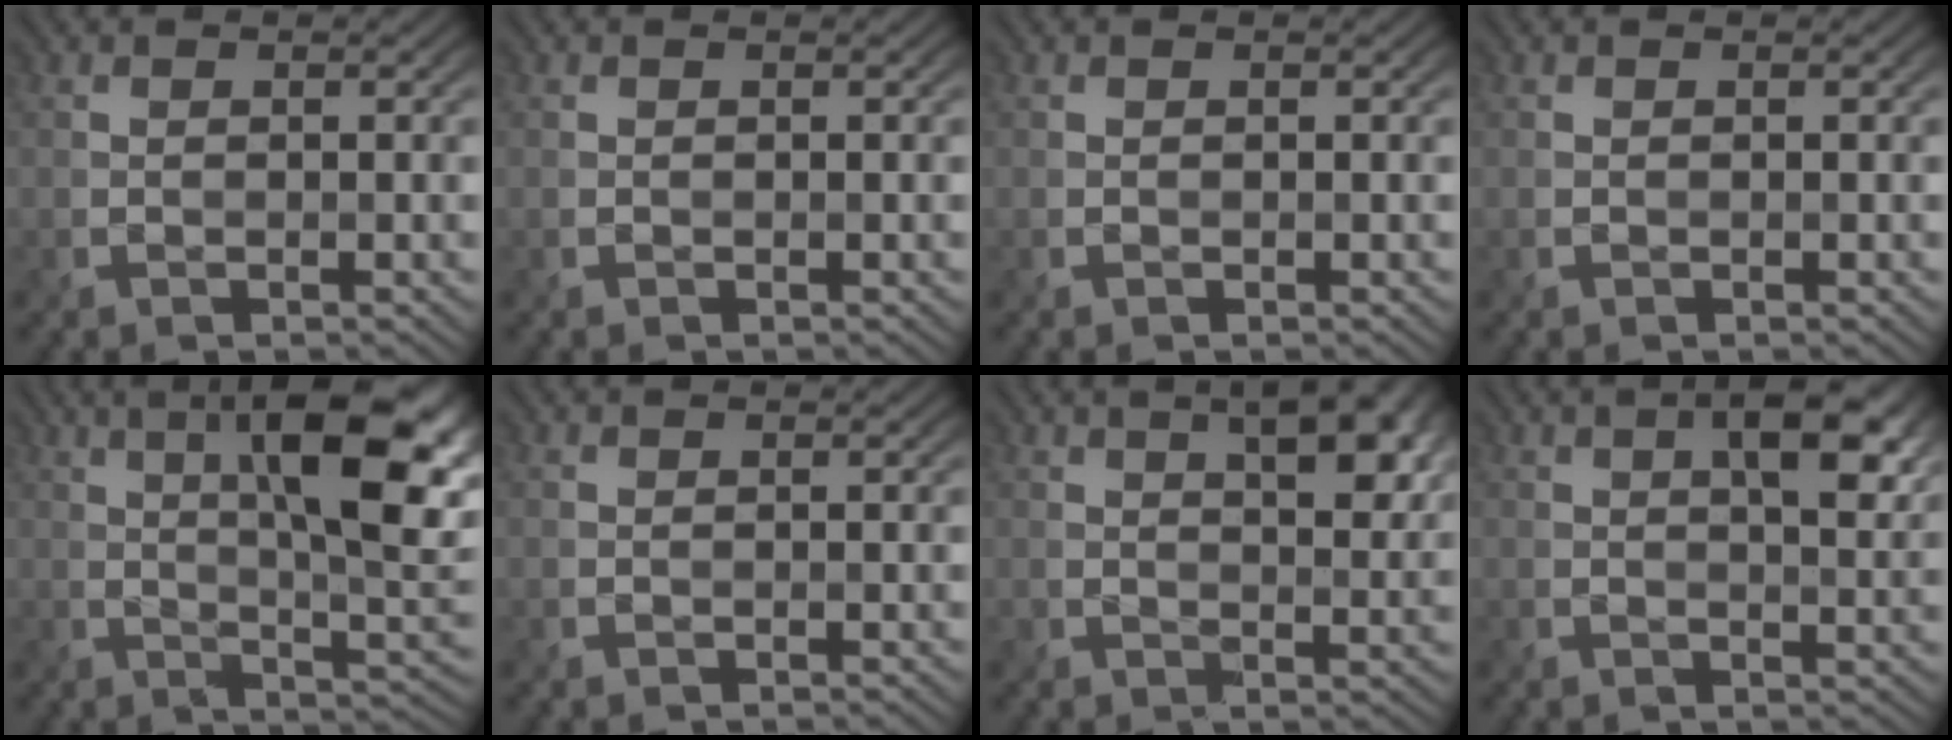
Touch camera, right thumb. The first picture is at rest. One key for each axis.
{"total": 0.0}
{"total": 0.0}
{"total": 0.0}
{"total": 14.2, "fx": 4.7, "fy": 3.8, "fz": 12.8, "tx": -0.189, "ty": 0.000, "tz": 0.073}
{"total": 0.0}
{"total": 7.0, "fx": 2.8, "fy": 2.9, "fz": 5.8, "tx": -0.087, "ty": 0.010, "tz": 0.043}
{"total": 6.5, "fx": 2.1, "fy": 2.7, "fz": 5.6, "tx": -0.085, "ty": 0.005, "tz": 0.032}